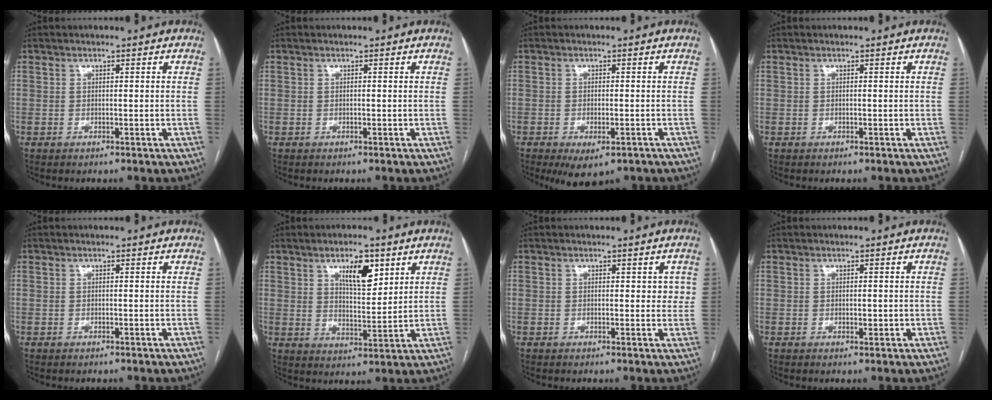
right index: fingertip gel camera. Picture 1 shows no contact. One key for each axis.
{"total": 0.0}
{"total": 5.5, "fx": -3.2, "fy": 2.2, "fz": 3.8, "tx": -0.055, "ty": -0.009, "tz": -0.042}
{"total": 0.0}
{"total": 0.0}
{"total": 7.5, "fx": 4.0, "fy": 2.6, "fz": 5.8, "tx": -0.096, "ty": 0.000, "tz": 0.068}
{"total": 2.4, "fx": 0.7, "fy": 1.5, "fz": 1.7, "tx": -0.012, "ty": 0.004, "tz": 0.007}
{"total": 1.1, "fx": 0.1, "fy": 0.6, "fz": 0.9, "tx": -0.014, "ty": -0.001, "tz": 0.006}